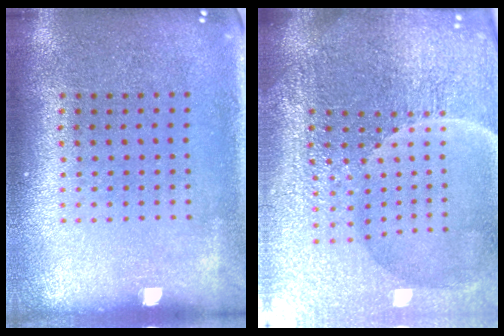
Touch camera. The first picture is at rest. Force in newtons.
{"total": 5.6, "press": 5.3, "slide": 1.9}